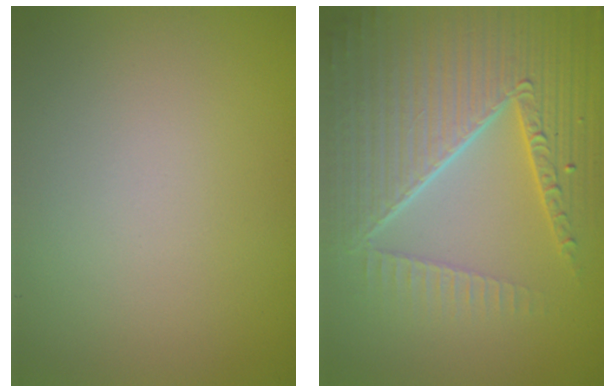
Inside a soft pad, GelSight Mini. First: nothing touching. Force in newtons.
{"total": 8.8, "press": 6.1, "slide": 6.4}